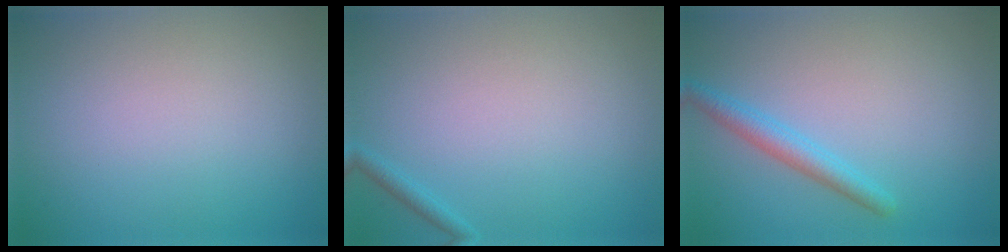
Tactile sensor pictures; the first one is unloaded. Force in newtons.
{"total": 0.9, "press": 0.9, "slide": 0.1}
{"total": 2.3, "press": 2.3, "slide": 0.1}